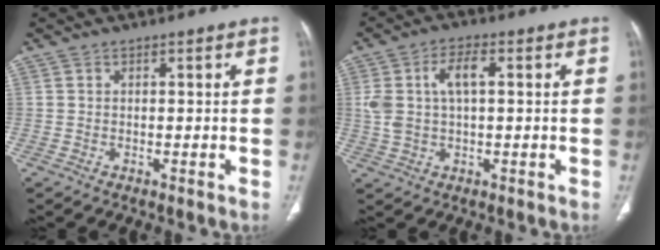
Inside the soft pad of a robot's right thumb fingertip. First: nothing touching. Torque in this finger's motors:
{"motor_torque": [1.01, 1.31, 0.89, 0.07, 0.34]}